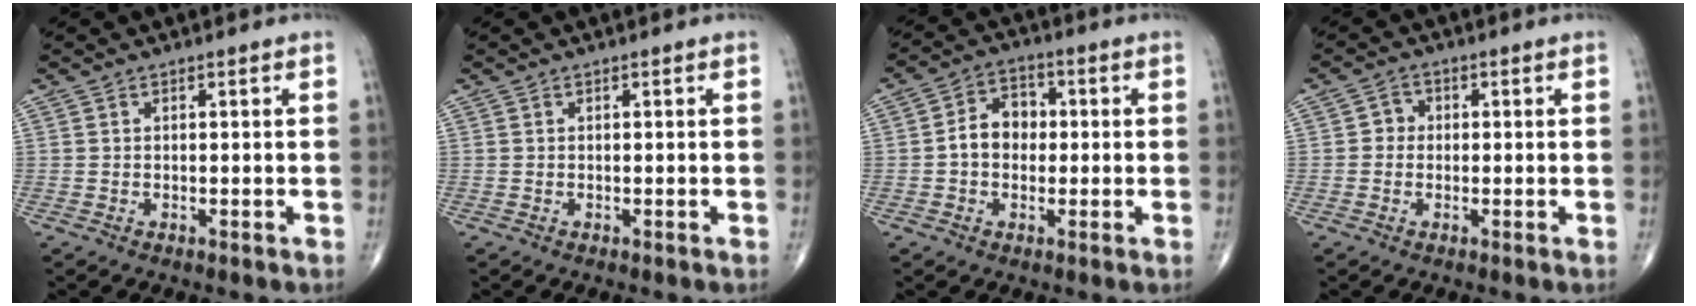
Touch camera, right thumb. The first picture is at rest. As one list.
[{"total": 0.0}, {"total": 6.9, "force": [-0.2, 5.4, 4.3], "torque": [-0.052, 0.022, -0.014]}, {"total": 2.6, "force": [-0.1, 2.4, 1.0], "torque": [0.001, 0.008, -0.009]}]